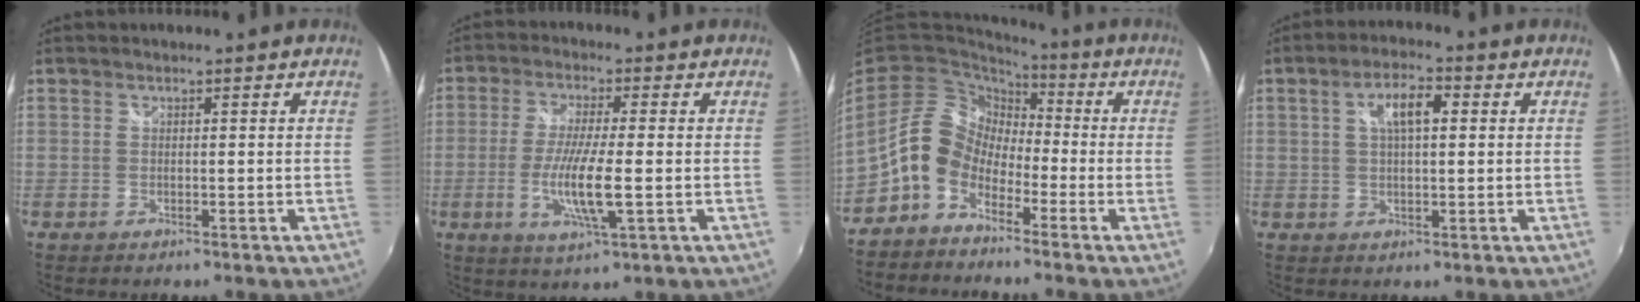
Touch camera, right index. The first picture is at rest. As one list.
[{"total": 6.1, "force": [-1.4, 0.5, 5.9], "torque": [-0.115, -0.013, -0.027]}, {"total": 10.4, "force": [-5.1, 7.7, 4.7], "torque": [-0.092, 0.029, -0.112]}, {"total": 5.9, "force": [1.5, 2.2, 5.3], "torque": [-0.094, 0.013, 0.025]}]